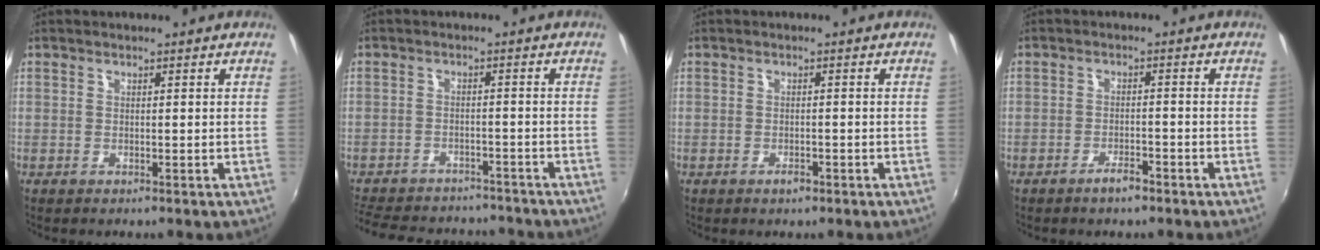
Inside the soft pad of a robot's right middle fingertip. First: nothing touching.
{"total": 17.7, "force": [-15.2, 6.5, 6.5], "torque": [-0.154, 0.006, -0.212]}
{"total": 1.4, "force": [-1.0, 0.7, 0.7], "torque": [-0.013, -0.002, -0.017]}
{"total": 2.9, "force": [-2.3, 0.8, 1.5], "torque": [-0.037, 0.000, -0.039]}